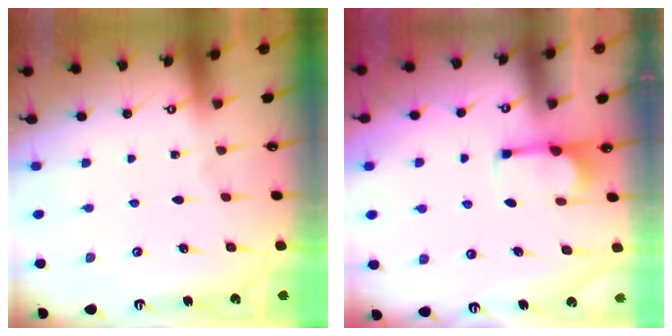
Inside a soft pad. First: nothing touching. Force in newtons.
{"total": 0.0}